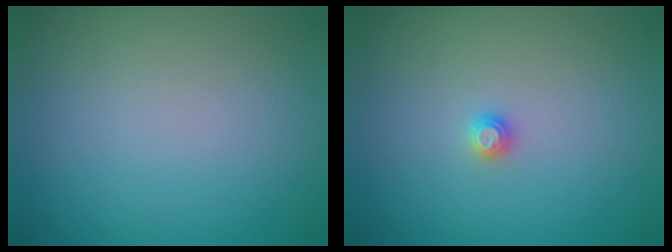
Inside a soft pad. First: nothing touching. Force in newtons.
{"total": 0.8, "press": 0.8, "slide": 0.1}